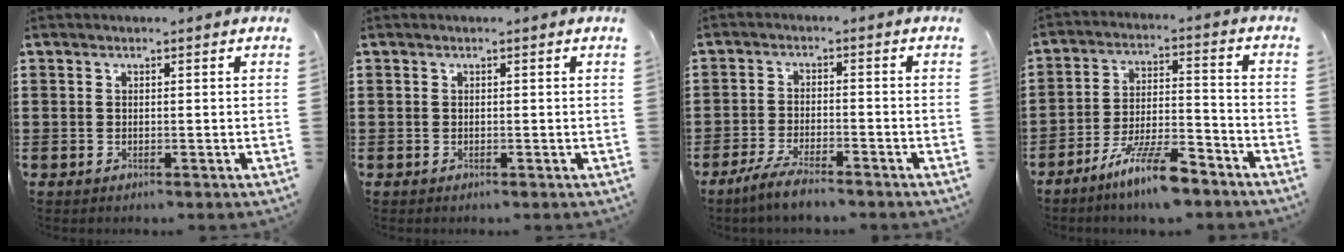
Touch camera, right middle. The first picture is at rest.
{"total": 0.0}
{"total": 4.2, "force": [-3.5, 0.3, 2.2], "torque": [-0.051, -0.005, -0.069]}
{"total": 9.6, "force": [-7.1, 1.7, 6.3], "torque": [-0.112, 0.012, -0.131]}